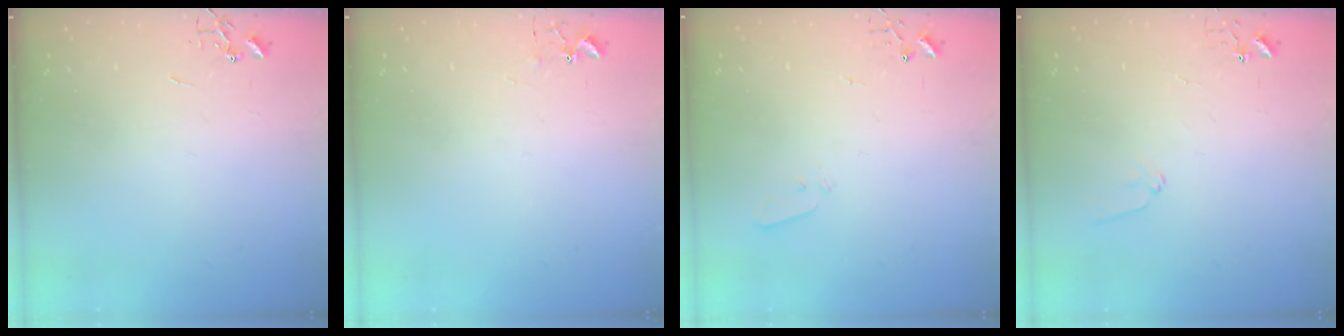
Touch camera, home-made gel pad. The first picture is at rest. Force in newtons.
{"total": 5.6, "press": 5.5, "slide": 0.6}
{"total": 3.3, "press": 3.3, "slide": 0.4}
{"total": 6.5, "press": 6.5, "slide": 0.6}